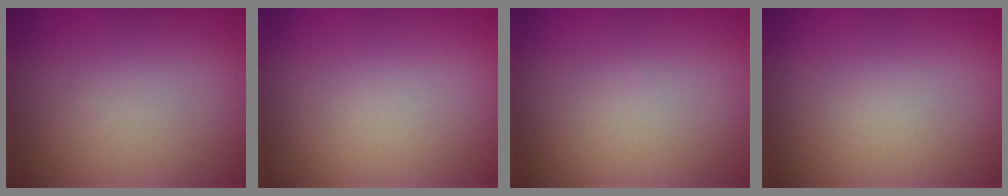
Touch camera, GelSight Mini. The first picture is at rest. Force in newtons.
{"total": 0.0}
{"total": 0.0}
{"total": 0.0}